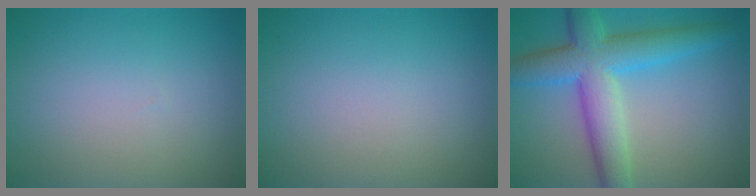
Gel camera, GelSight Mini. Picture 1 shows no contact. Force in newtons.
{"total": 0.0}
{"total": 7.7, "press": 7.7, "slide": 0.2}